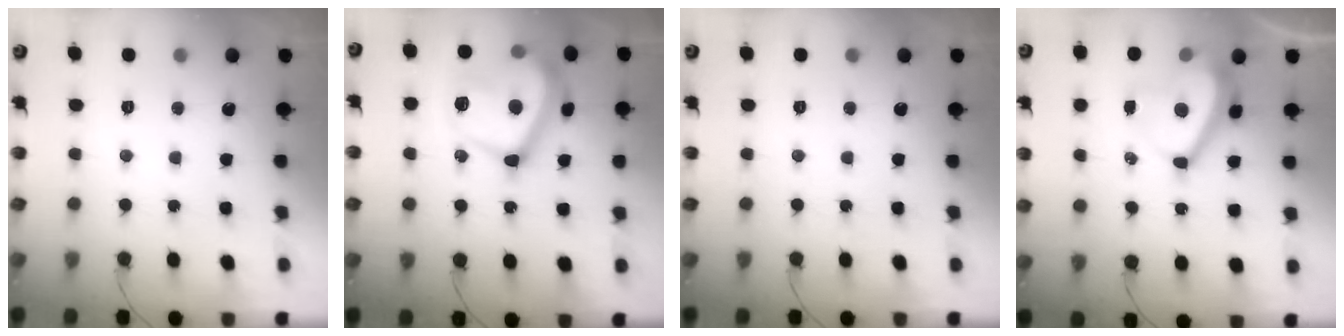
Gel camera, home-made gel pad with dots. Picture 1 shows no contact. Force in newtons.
{"total": 18.1, "press": 18.1, "slide": 1.0}
{"total": 0.0}
{"total": 9.8, "press": 9.7, "slide": 1.6}